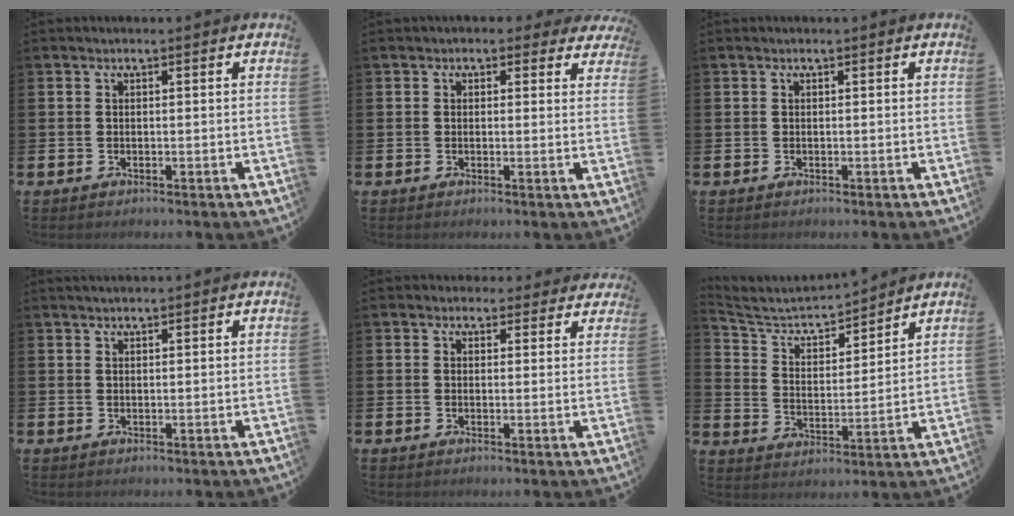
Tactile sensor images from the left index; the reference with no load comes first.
{"total": 1.6, "force": [1.3, 1.0, 0.2], "torque": [0.005, 0.000, 0.018]}
{"total": 0.0}
{"total": 1.1, "force": [1.1, 0.1, 0.2], "torque": [0.009, -0.005, 0.017]}
{"total": 2.6, "force": [2.3, 1.3, -0.1], "torque": [0.016, -0.010, 0.037]}
{"total": 5.3, "force": [5.0, 1.4, 1.0], "torque": [-0.050, -0.040, 0.082]}